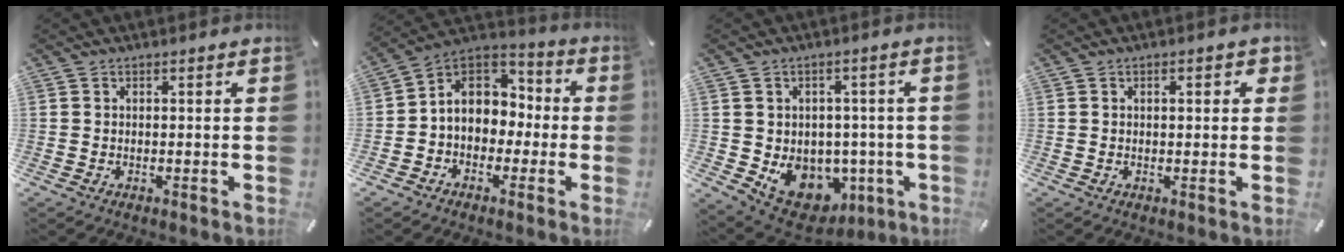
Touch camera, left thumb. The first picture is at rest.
{"total": 9.3, "force": [-0.1, 8.4, 4.0], "torque": [-0.088, 0.004, 0.002]}
{"total": 10.2, "force": [-2.3, 9.1, 3.9], "torque": [-0.041, -0.005, -0.022]}
{"total": 2.3, "force": [0.5, 1.1, 2.0], "torque": [-0.024, 0.001, 0.003]}